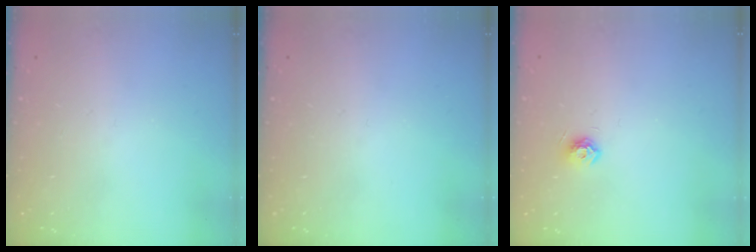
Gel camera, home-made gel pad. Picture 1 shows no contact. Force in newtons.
{"total": 0.0}
{"total": 7.6, "press": 7.5, "slide": 1.1}